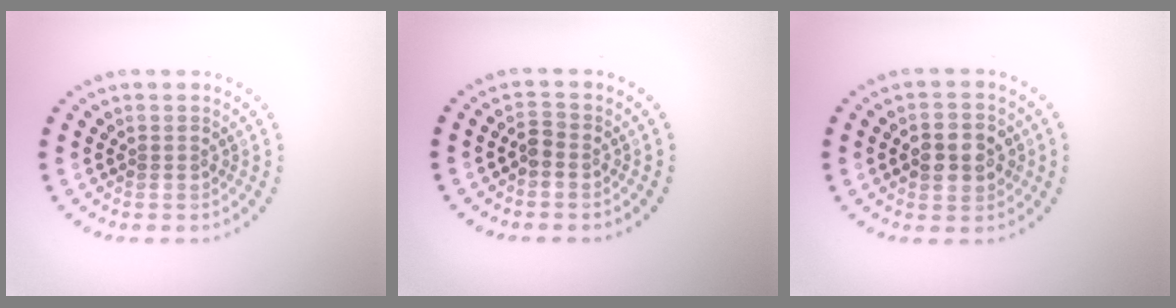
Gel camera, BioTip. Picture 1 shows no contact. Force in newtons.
{"total": 1.0, "press": 0.9, "slide": 0.4}
{"total": 3.9, "press": 3.8, "slide": 0.3}